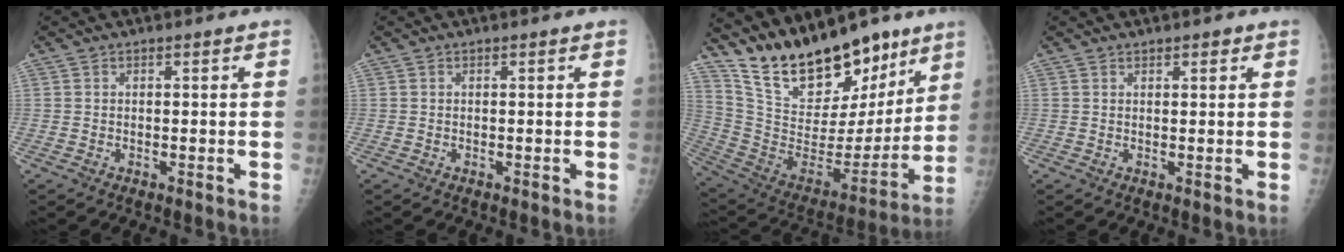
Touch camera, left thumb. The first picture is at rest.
{"total": 0.0}
{"total": 24.5, "force": [18.8, 10.1, 12.1], "torque": [-0.159, -0.090, 0.323]}
{"total": 1.5, "force": [1.1, 0.6, 0.8], "torque": [-0.004, -0.004, 0.013]}